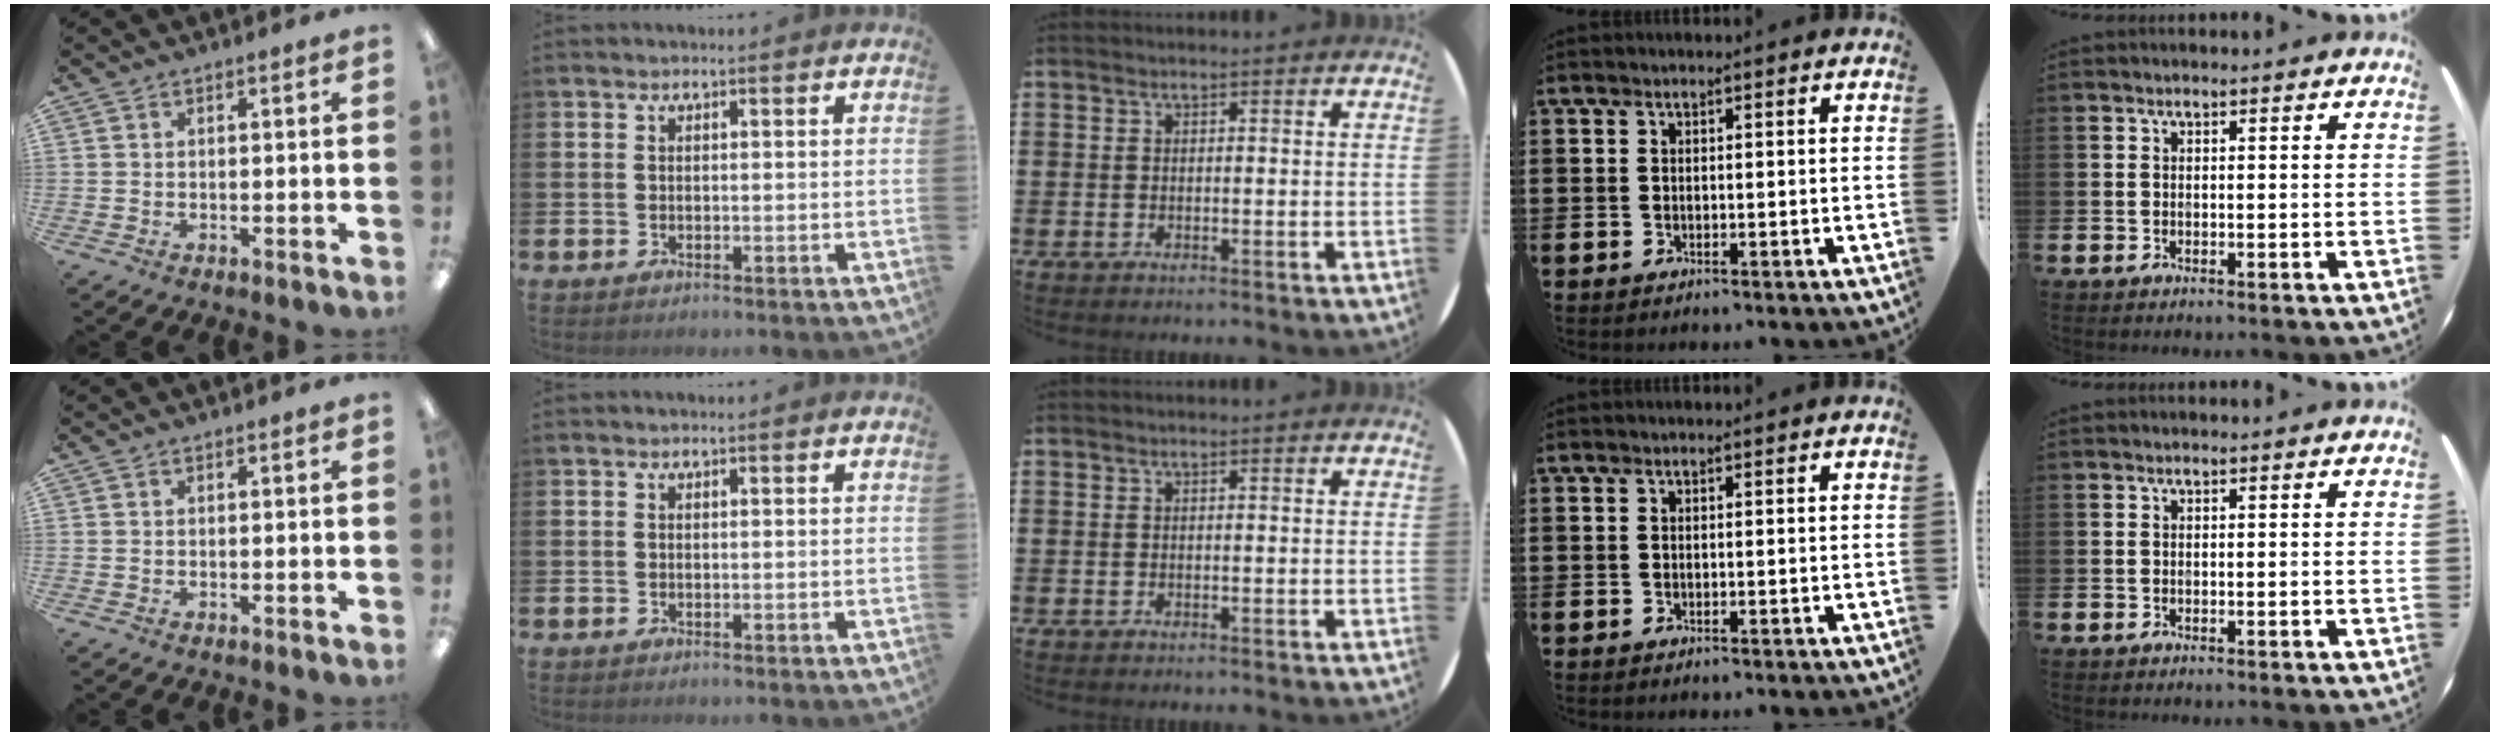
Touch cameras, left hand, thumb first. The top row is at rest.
{}